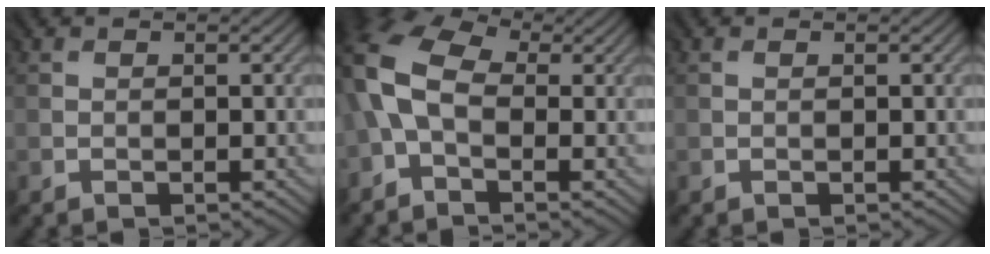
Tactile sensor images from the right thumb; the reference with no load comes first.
{"total": 9.5, "force": [-0.4, 5.8, 7.4], "torque": [-0.192, 0.007, -0.027]}
{"total": 0.0}